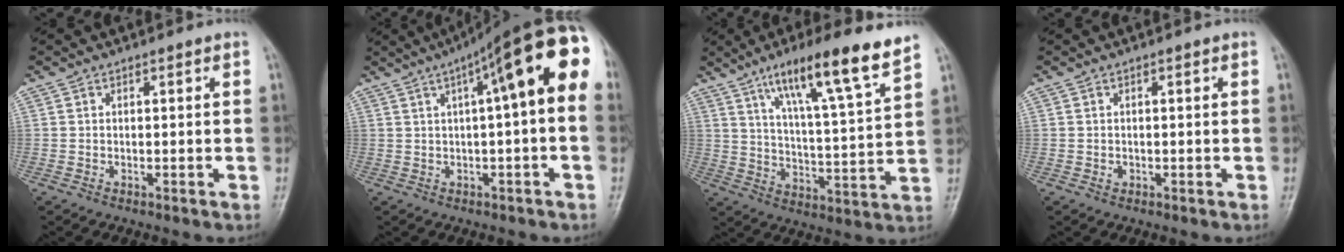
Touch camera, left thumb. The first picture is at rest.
{"total": 16.4, "force": [3.7, 4.0, 15.5], "torque": [-0.209, 0.044, 0.042]}
{"total": 16.4, "force": [10.7, 1.5, 12.3], "torque": [-0.189, -0.049, 0.176]}
{"total": 0.9, "force": [-0.1, 0.8, 0.5], "torque": [0.000, 0.002, -0.002]}